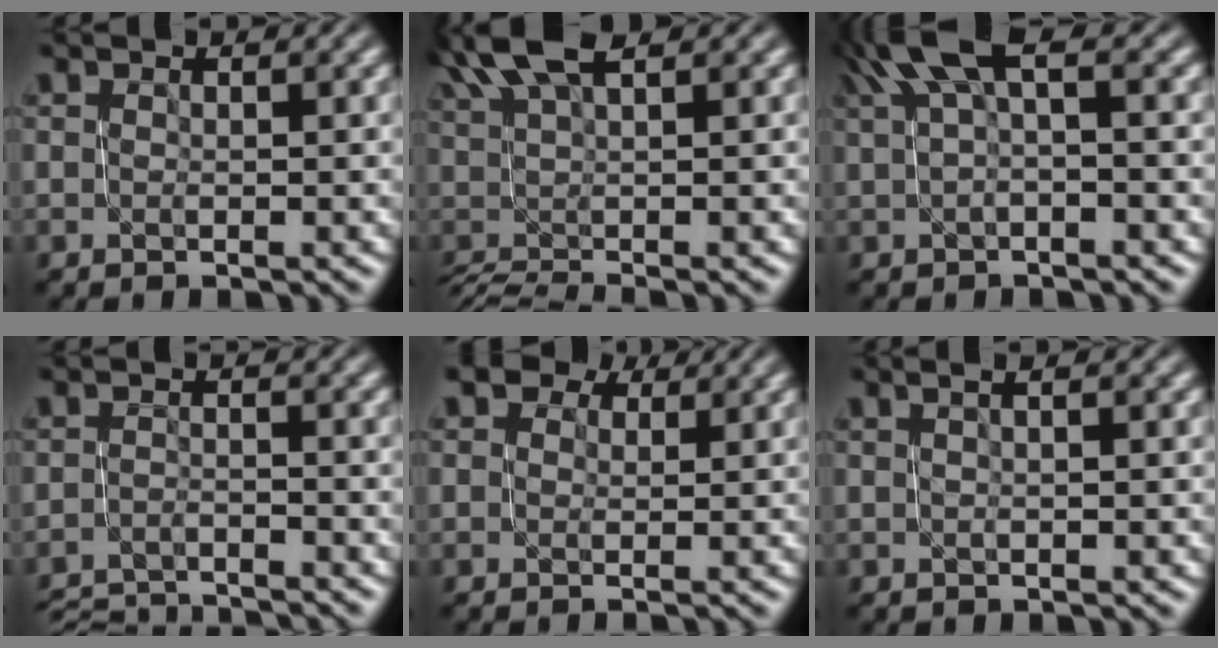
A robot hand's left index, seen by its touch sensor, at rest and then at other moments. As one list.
[{"total": 6.6, "force": [3.3, 1.8, 5.5], "torque": [-0.076, 0.014, 0.054]}, {"total": 4.6, "force": [2.0, 1.0, 4.0], "torque": [-0.077, 0.013, 0.036]}, {"total": 5.8, "force": [-5.8, 0.4, 0.8], "torque": [-0.009, -0.014, -0.092]}, {"total": 3.5, "force": [2.4, 1.8, 1.8], "torque": [-0.028, 0.013, 0.017]}, {"total": 1.1, "force": [0.4, 0.3, 1.0], "torque": [-0.015, 0.001, 0.002]}]